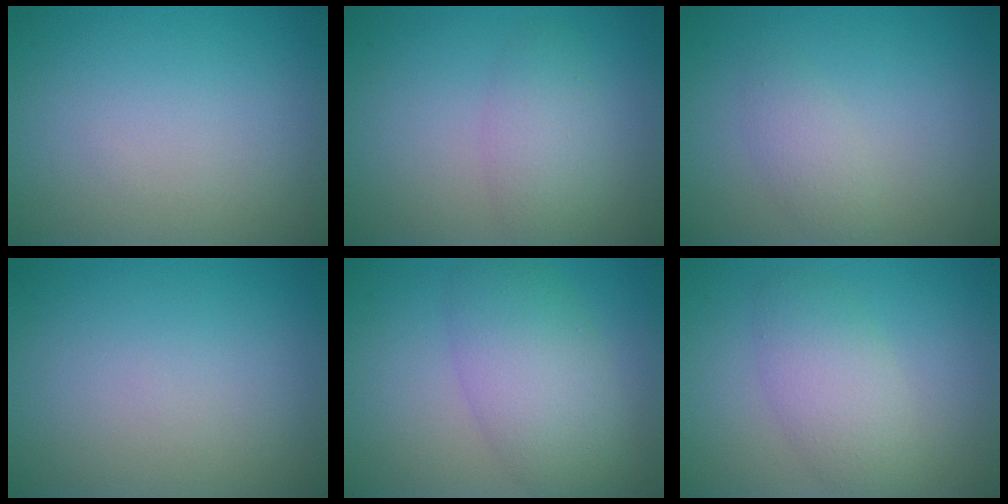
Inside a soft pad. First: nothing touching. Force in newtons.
{"total": 2.7, "press": 2.7, "slide": 0.2}
{"total": 1.7, "press": 1.7, "slide": 0.1}
{"total": 0.0}
{"total": 6.0, "press": 6.0, "slide": 0.4}
{"total": 3.9, "press": 3.9, "slide": 0.2}